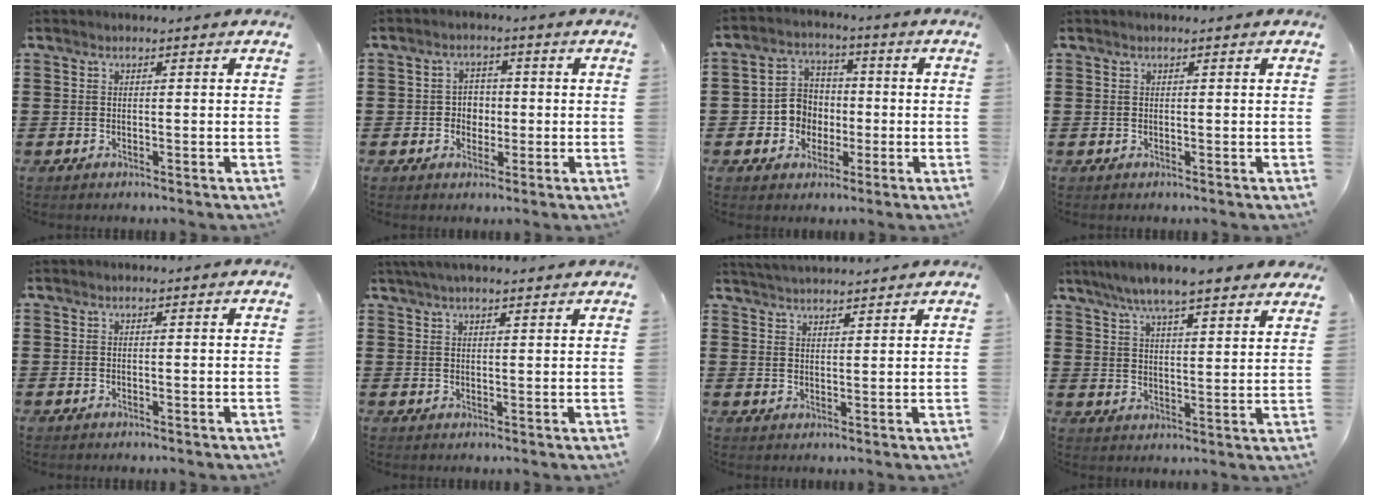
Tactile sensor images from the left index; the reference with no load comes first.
{"total": 3.1, "force": [-0.4, 2.7, 1.4], "torque": [-0.036, 0.007, -0.013]}
{"total": 6.2, "force": [-0.8, 5.8, 2.0], "torque": [-0.069, 0.014, -0.019]}
{"total": 0.0}
{"total": 0.0}
{"total": 3.0, "force": [2.6, 0.3, 1.5], "torque": [-0.035, 0.005, 0.048]}
{"total": 3.2, "force": [3.2, -0.3, 0.3], "torque": [-0.015, -0.007, 0.059]}
{"total": 6.8, "force": [6.0, 0.5, 3.1], "torque": [-0.080, -0.020, 0.105]}